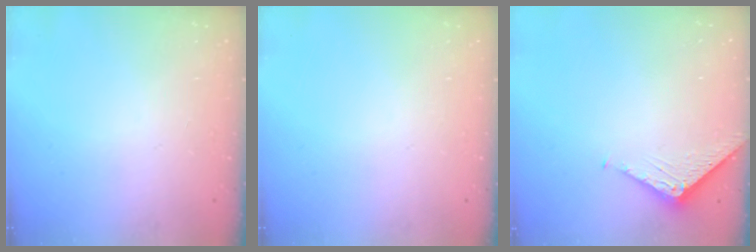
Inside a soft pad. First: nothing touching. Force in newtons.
{"total": 0.0}
{"total": 3.5, "press": 3.5, "slide": 0.3}